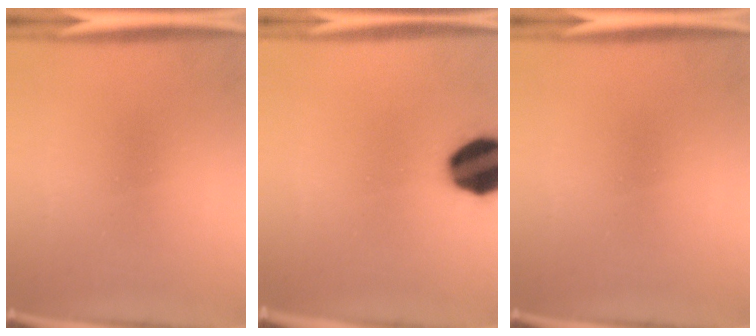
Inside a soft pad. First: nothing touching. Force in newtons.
{"total": 16.3}
{"total": 0.0}